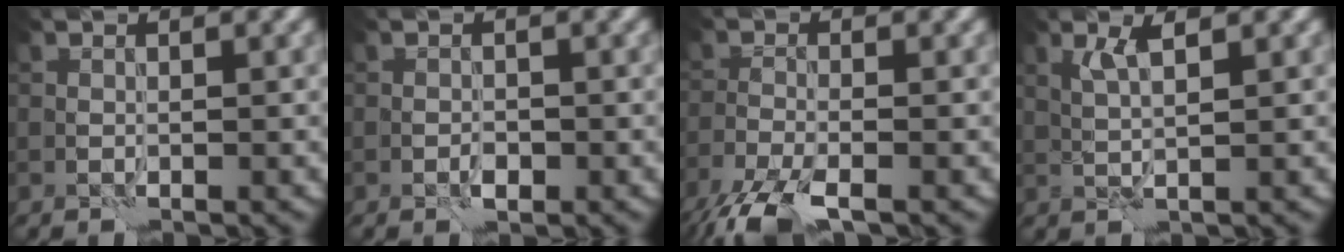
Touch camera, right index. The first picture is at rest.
{"total": 1.0, "force": [-0.4, 0.6, 0.7], "torque": [-0.011, 0.000, -0.009]}
{"total": 5.1, "force": [-3.7, 1.5, 3.3], "torque": [-0.069, -0.019, -0.078]}
{"total": 2.0, "force": [1.2, 0.2, 1.6], "torque": [-0.036, 0.000, 0.022]}